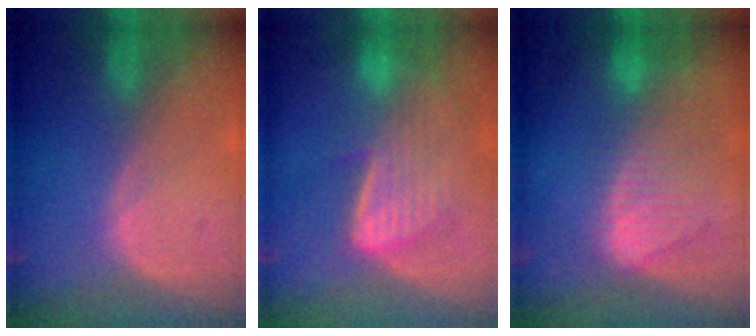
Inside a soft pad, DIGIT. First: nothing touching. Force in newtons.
{"total": 7.6, "press": 7.2, "slide": 2.2}
{"total": 9.6, "press": 8.3, "slide": 4.8}